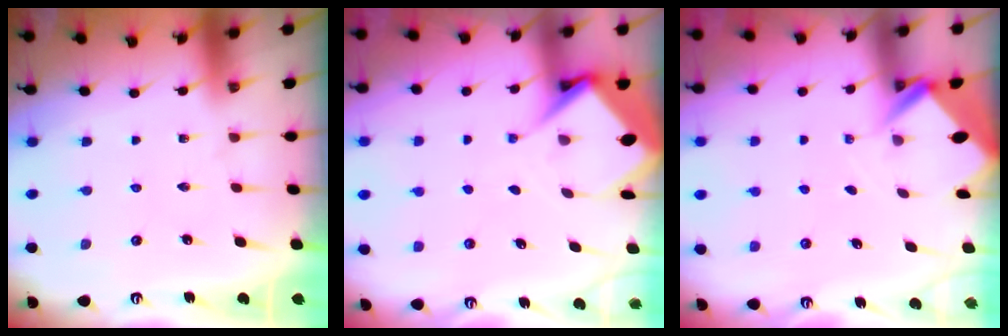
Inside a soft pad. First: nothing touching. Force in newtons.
{"total": 6.7, "press": 6.6, "slide": 0.7}
{"total": 2.5, "press": 2.5, "slide": 0.1}